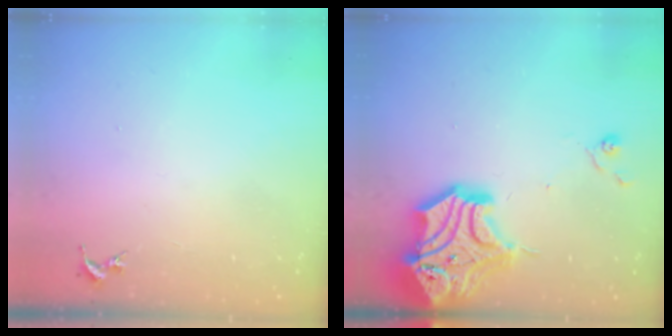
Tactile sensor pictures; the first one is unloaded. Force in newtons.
{"total": 21.9, "press": 21.7, "slide": 2.9}